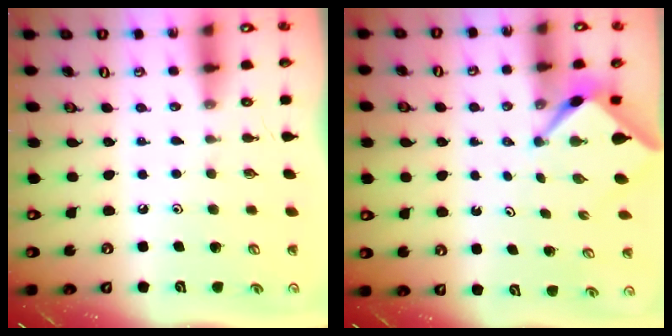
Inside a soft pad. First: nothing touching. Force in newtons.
{"total": 2.6, "press": 2.6, "slide": 0.3}